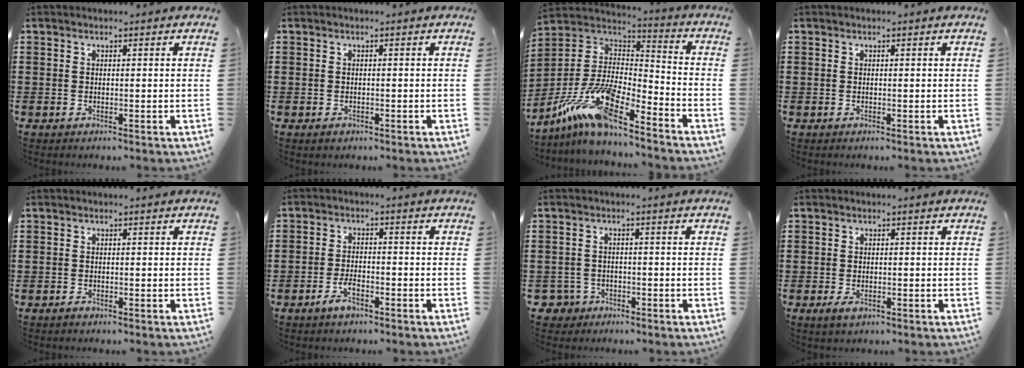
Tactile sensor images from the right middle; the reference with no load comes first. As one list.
[{"total": 0.7, "force": [-0.5, 0.5, 0.2], "torque": [-0.004, 0.002, -0.010]}, {"total": 13.9, "force": [-10.4, 2.7, 8.8], "torque": [-0.202, 0.007, -0.209]}, {"total": 0.0}, {"total": 0.6, "force": [-0.5, 0.3, 0.2], "torque": [-0.004, 0.001, -0.012]}, {"total": 3.4, "force": [-2.4, 1.3, 2.0], "torque": [-0.049, 0.002, -0.049]}, {"total": 2.4, "force": [-1.6, 1.7, 0.4], "torque": [-0.022, -0.004, -0.036]}, {"total": 1.5, "force": [-0.8, 0.9, 0.8], "torque": [-0.025, -0.002, -0.018]}]